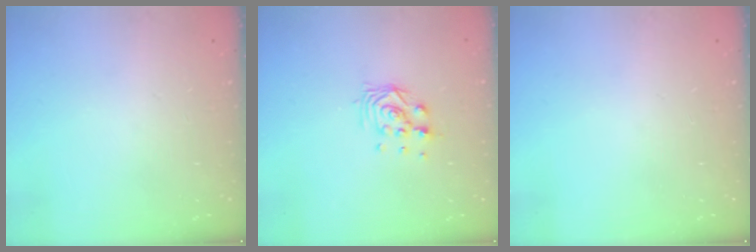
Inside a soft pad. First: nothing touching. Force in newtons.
{"total": 6.6, "press": 6.5, "slide": 0.5}
{"total": 0.0}